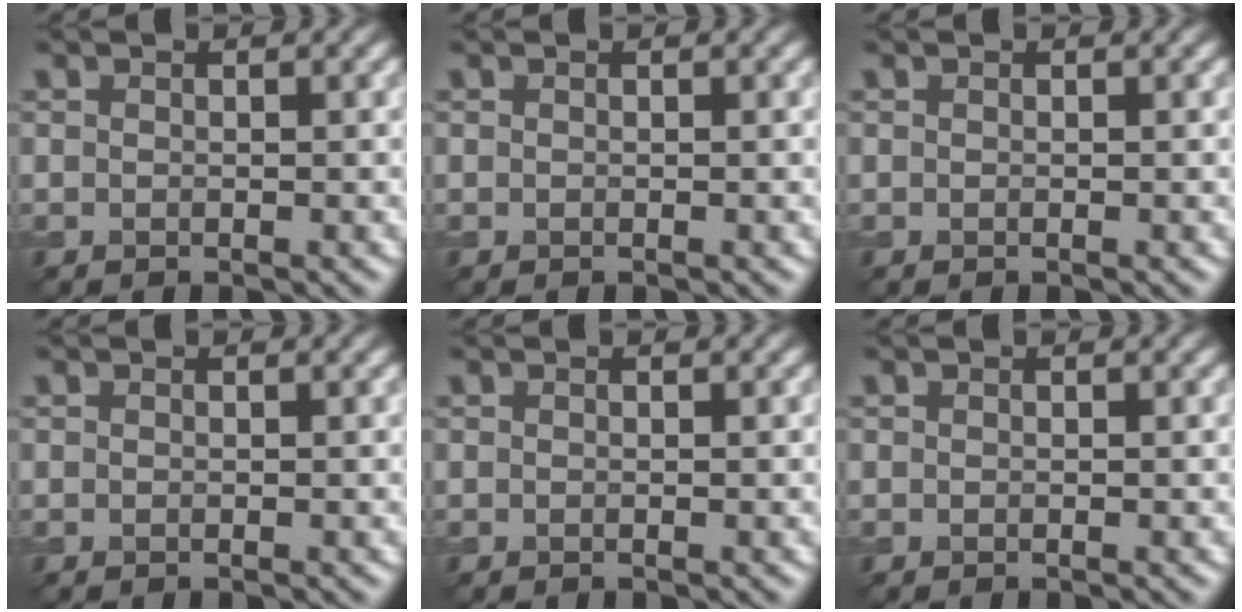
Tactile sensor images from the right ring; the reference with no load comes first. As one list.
[{"total": 0.0}, {"total": 0.0}, {"total": 0.0}, {"total": 0.0}, {"total": 0.0}]